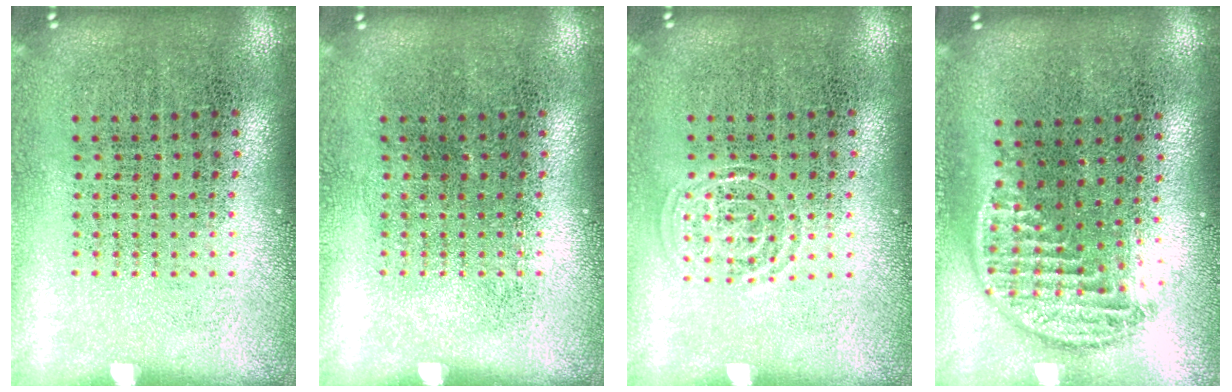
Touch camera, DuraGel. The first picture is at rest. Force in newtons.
{"total": 0.0}
{"total": 1.3, "press": 1.3, "slide": 0.2}
{"total": 1.3, "press": 1.1, "slide": 0.6}